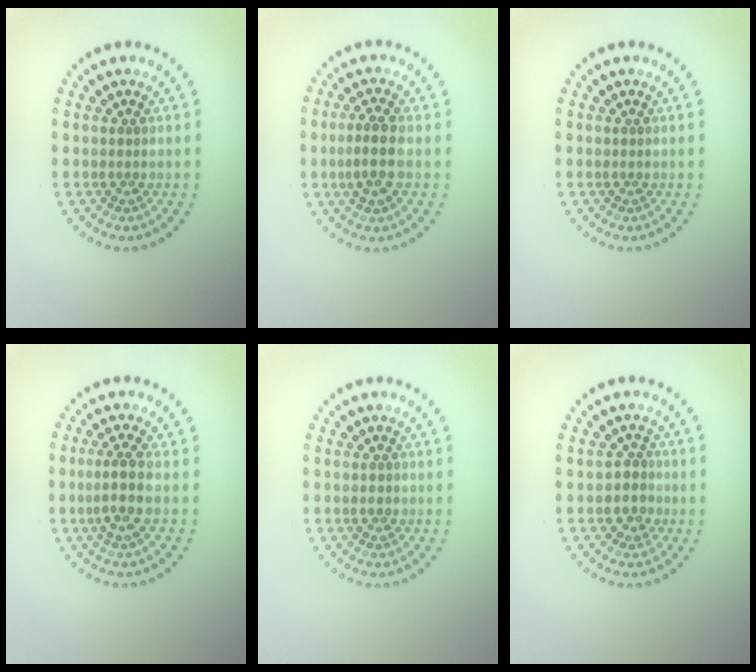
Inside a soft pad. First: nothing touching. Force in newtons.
{"total": 2.8, "press": 2.6, "slide": 1.1}
{"total": 0.0}
{"total": 2.6, "press": 2.2, "slide": 1.4}
{"total": 1.0, "press": 1.0, "slide": 0.2}
{"total": 2.4, "press": 2.1, "slide": 1.1}